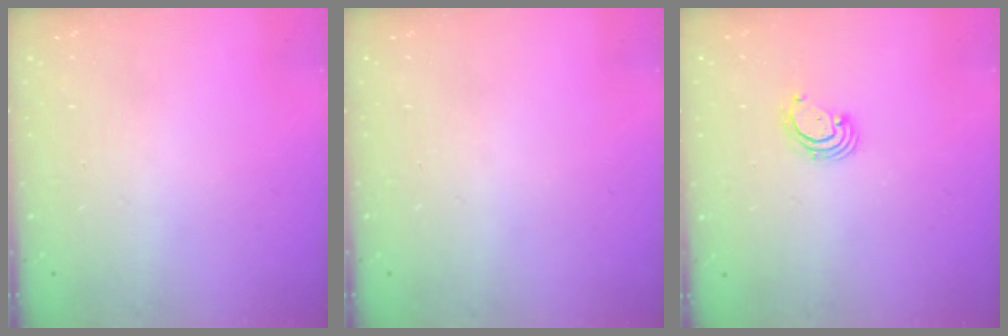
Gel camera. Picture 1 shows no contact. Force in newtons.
{"total": 0.0}
{"total": 2.8, "press": 2.8, "slide": 0.3}